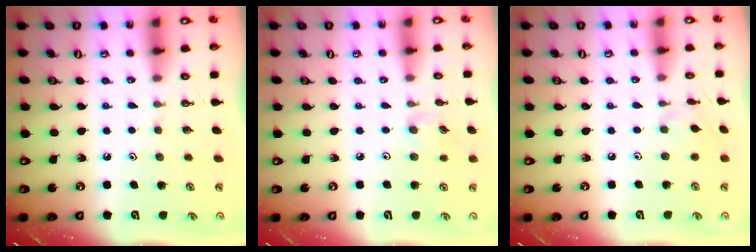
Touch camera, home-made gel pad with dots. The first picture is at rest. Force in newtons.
{"total": 3.4, "press": 3.4, "slide": 0.5}
{"total": 1.5, "press": 1.4, "slide": 0.5}